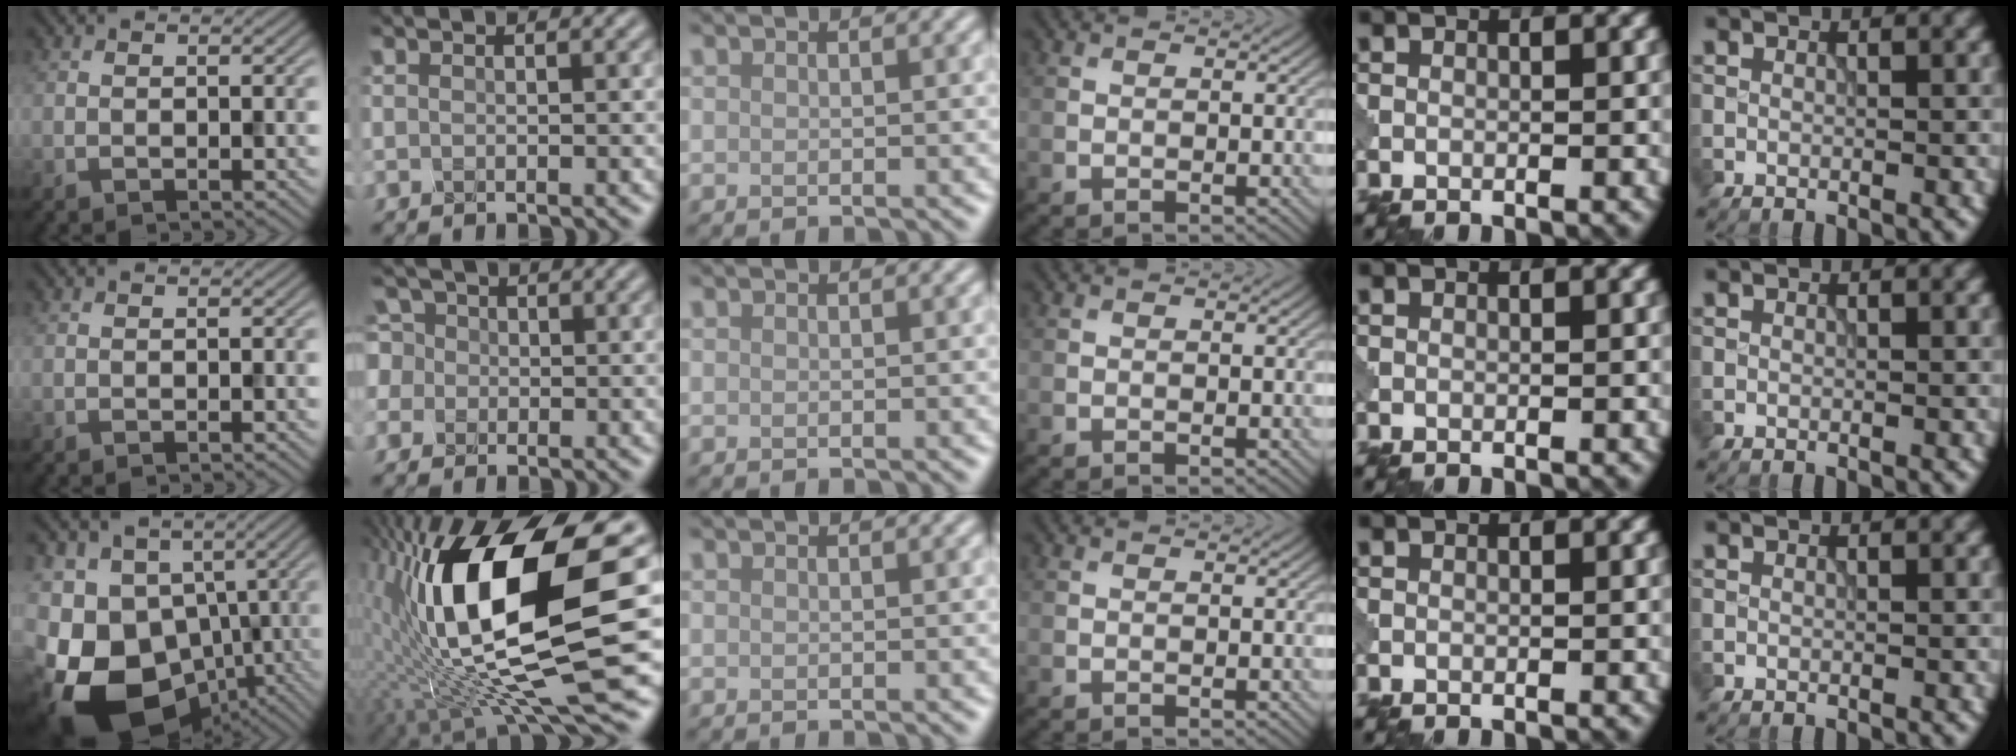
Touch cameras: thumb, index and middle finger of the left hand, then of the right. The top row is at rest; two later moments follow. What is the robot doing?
{"motion": "squeeze", "object": "foam earplug"}